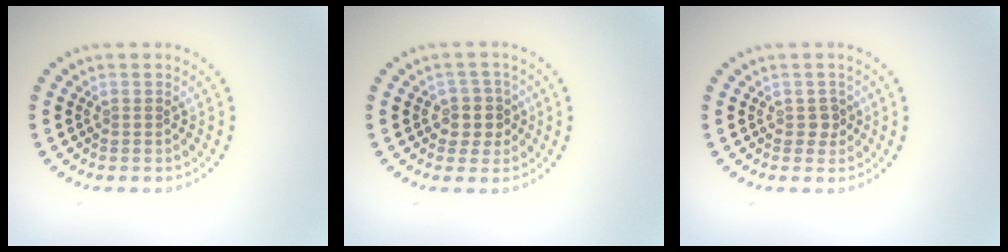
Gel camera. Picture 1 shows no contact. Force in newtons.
{"total": 2.6, "press": 2.2, "slide": 1.3}
{"total": 1.2, "press": 1.0, "slide": 0.6}